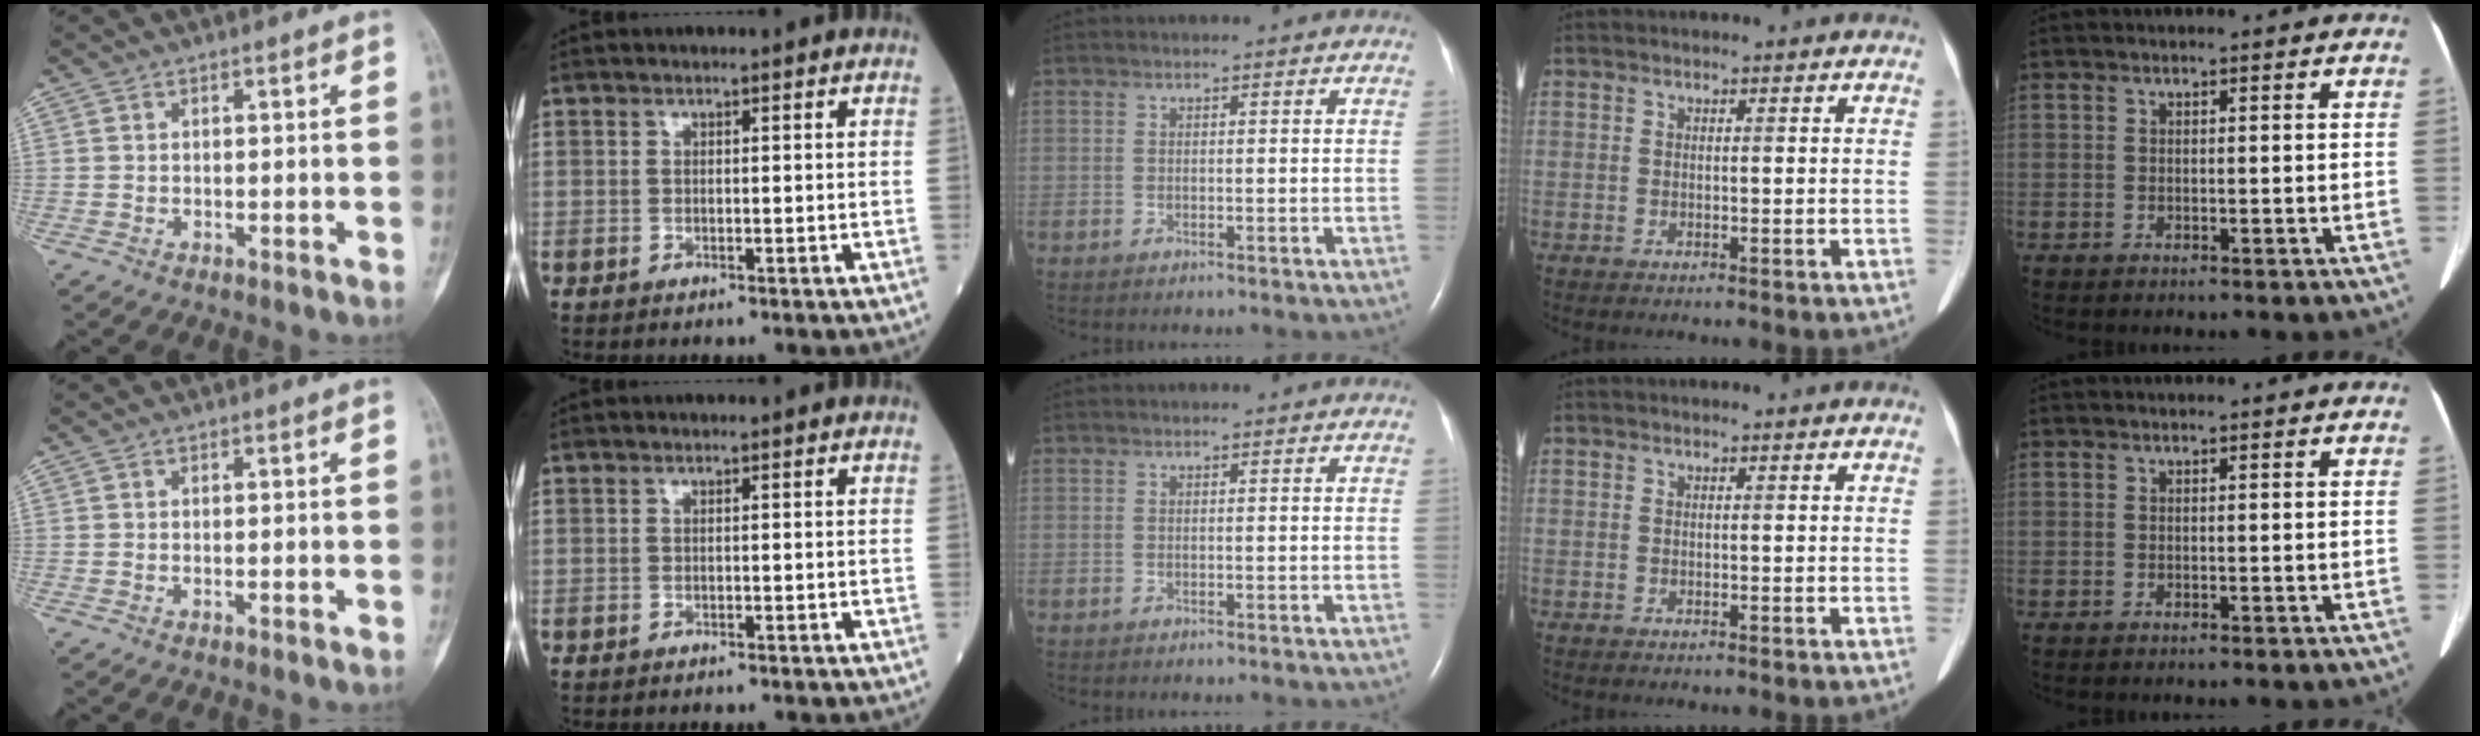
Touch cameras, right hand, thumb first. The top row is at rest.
{"thumb": {"total": 0.6, "force": [-0.3, 0.1, 0.5], "torque": [-0.008, 0.000, -0.004]}, "index": {"total": 0.7, "force": [-0.7, 0.1, 0.3], "torque": [-0.003, 0.000, -0.008]}}